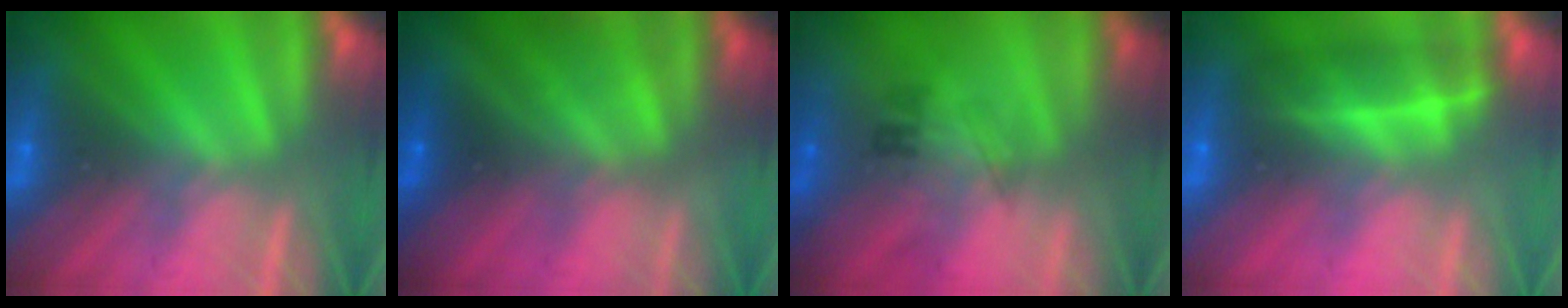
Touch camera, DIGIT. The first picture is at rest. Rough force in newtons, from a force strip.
{"total": 1.4}
{"total": 2.3}
{"total": 2.0}